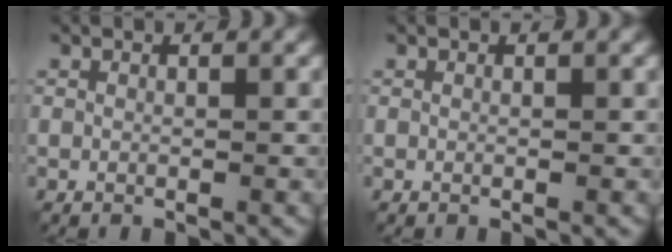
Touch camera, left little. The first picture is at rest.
{"total": 0.0}